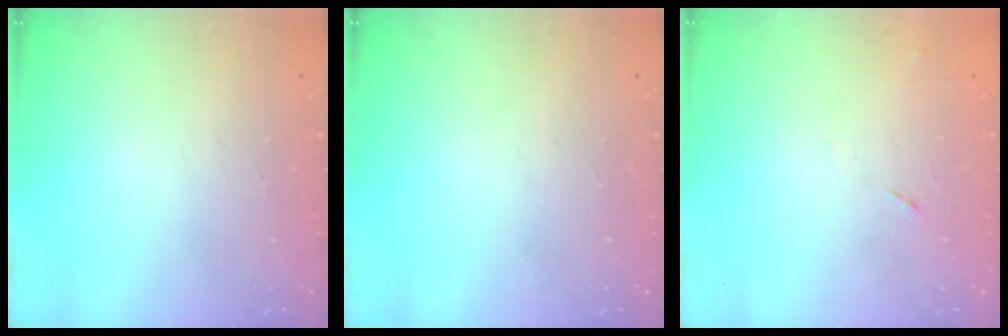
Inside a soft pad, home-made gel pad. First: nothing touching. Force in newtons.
{"total": 0.0}
{"total": 4.3, "press": 4.3, "slide": 0.6}